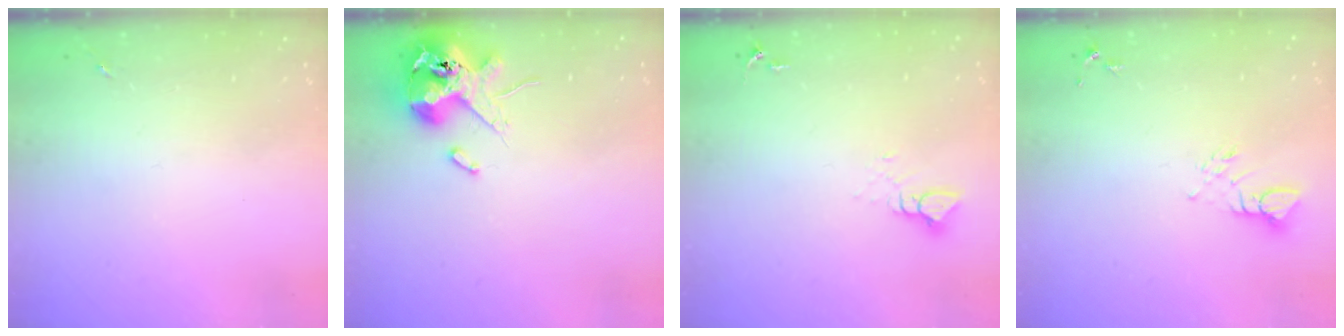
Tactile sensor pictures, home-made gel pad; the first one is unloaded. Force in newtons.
{"total": 13.1, "press": 12.9, "slide": 2.2}
{"total": 3.3, "press": 3.3, "slide": 0.3}
{"total": 3.8, "press": 3.8, "slide": 0.3}